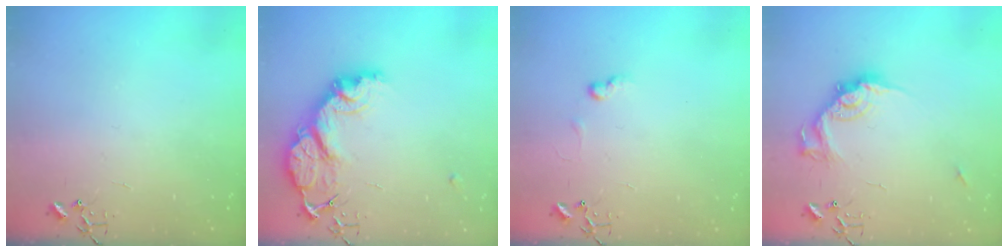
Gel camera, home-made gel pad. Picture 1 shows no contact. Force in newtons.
{"total": 15.8, "press": 15.8, "slide": 1.3}
{"total": 5.5, "press": 5.5, "slide": 0.8}
{"total": 14.5, "press": 14.5, "slide": 1.2}